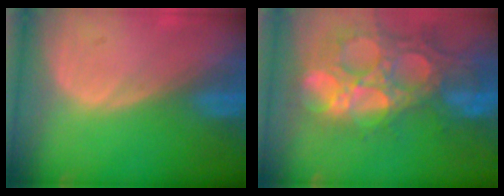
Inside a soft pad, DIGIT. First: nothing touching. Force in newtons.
{"total": 14.8, "press": 12.2, "slide": 8.3}